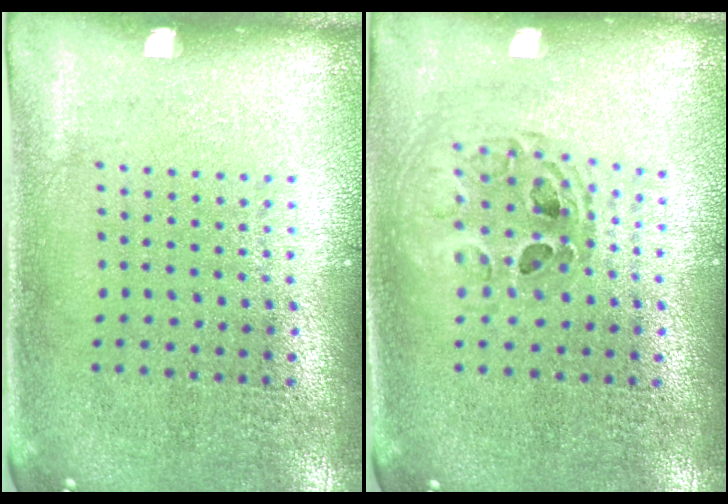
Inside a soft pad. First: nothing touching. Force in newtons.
{"total": 0.7, "press": 0.7, "slide": 0.2}